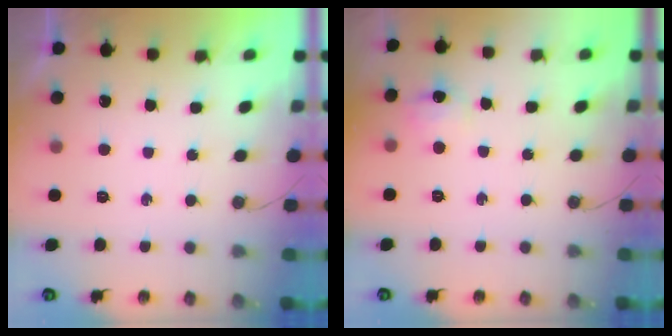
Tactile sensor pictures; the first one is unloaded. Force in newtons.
{"total": 7.8, "press": 7.8, "slide": 0.7}